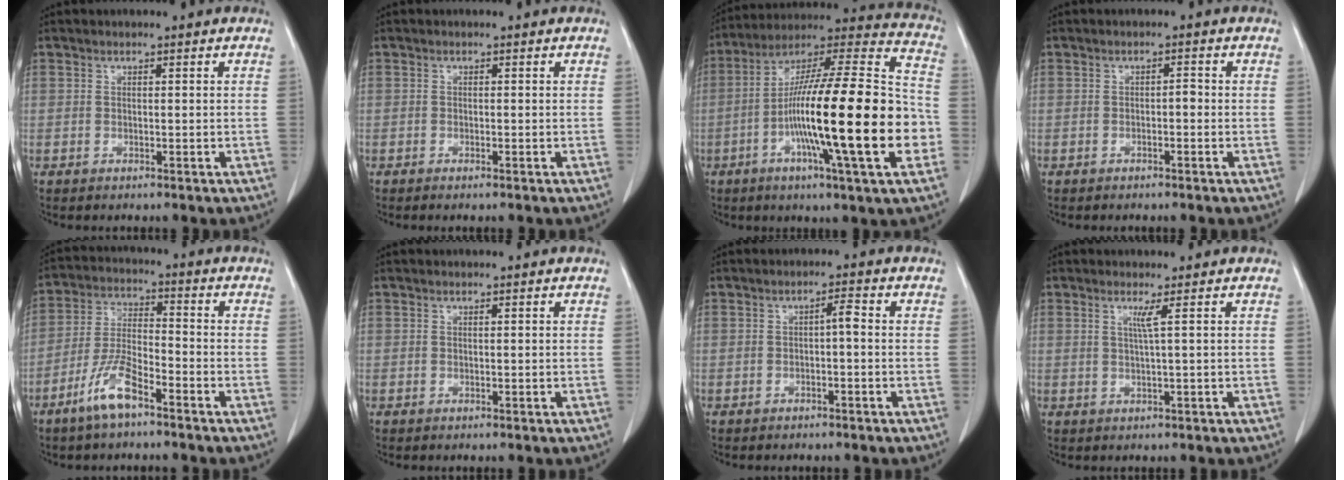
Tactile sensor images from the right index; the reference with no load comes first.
{"total": 0.7, "force": [-0.5, 0.0, 0.4], "torque": [-0.011, -0.001, -0.007]}
{"total": 26.5, "force": [-6.1, 1.8, 25.7], "torque": [-0.389, -0.008, -0.111]}
{"total": 1.0, "force": [-0.3, 0.4, 0.9], "torque": [-0.013, 0.004, -0.005]}
{"total": 8.0, "force": [-5.2, 1.9, 5.7], "torque": [-0.125, -0.004, -0.103]}
{"total": 0.0}
{"total": 1.8, "force": [-0.2, 0.3, 1.8], "torque": [-0.027, 0.005, -0.004]}
{"total": 1.7, "force": [0.6, -0.7, 1.5], "torque": [-0.033, -0.004, 0.013]}